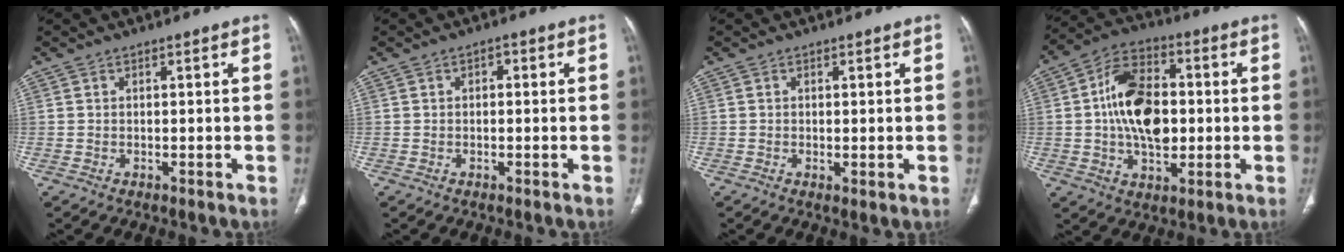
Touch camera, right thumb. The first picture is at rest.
{"total": 1.2, "force": [0.1, 0.8, 0.9], "torque": [-0.003, 0.004, -0.004]}
{"total": 1.1, "force": [-0.1, 0.3, 1.1], "torque": [-0.023, -0.007, 0.000]}
{"total": 15.5, "force": [0.4, 9.5, 12.2], "torque": [-0.190, 0.019, 0.002]}